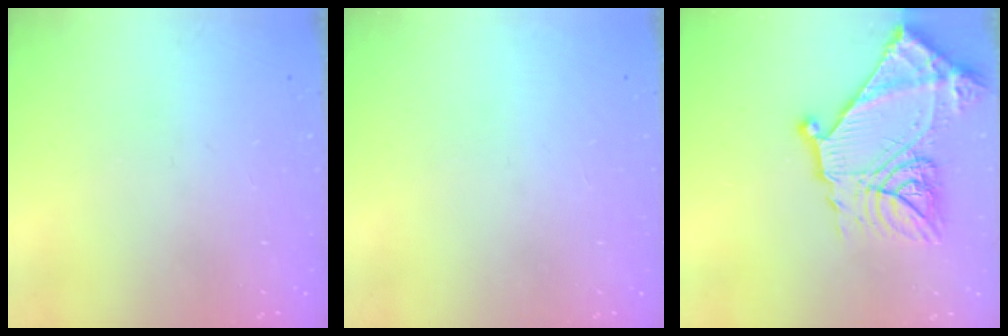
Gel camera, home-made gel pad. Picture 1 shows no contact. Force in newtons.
{"total": 1.5, "press": 1.5, "slide": 0.1}
{"total": 23.5, "press": 23.4, "slide": 1.6}